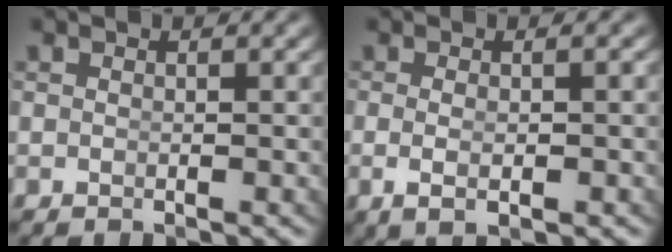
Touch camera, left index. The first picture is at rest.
{"total": 2.4, "force": [-0.8, 0.2, 2.3], "torque": [-0.051, -0.012, 0.000]}